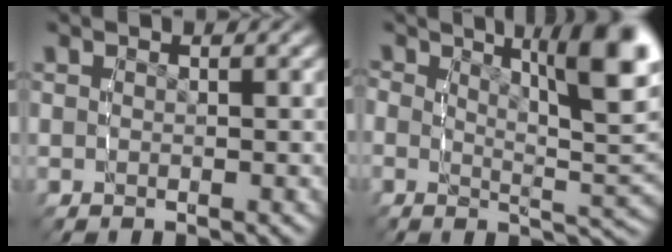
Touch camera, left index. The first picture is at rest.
{"total": 9.7, "force": [3.4, 3.0, 8.5], "torque": [-0.100, 0.004, 0.046]}